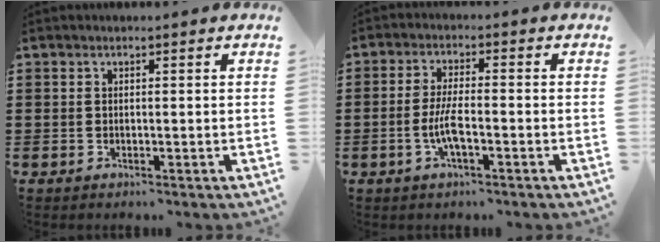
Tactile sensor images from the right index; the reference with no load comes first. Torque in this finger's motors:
{"motor_torque": [1.35, 0.79, 0.43, 0.05]}